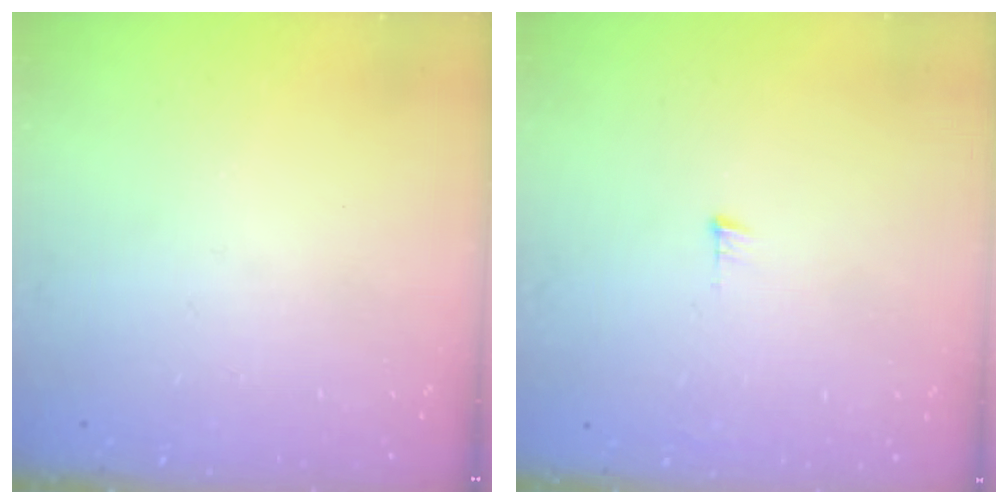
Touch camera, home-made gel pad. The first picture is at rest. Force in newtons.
{"total": 4.5, "press": 4.5, "slide": 0.3}